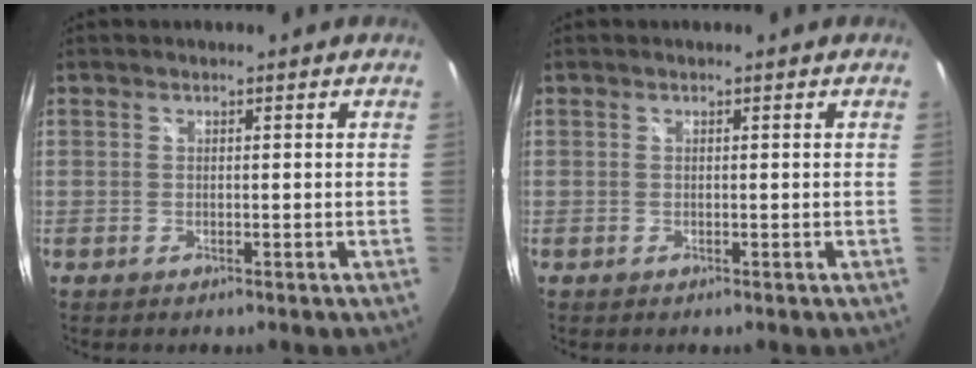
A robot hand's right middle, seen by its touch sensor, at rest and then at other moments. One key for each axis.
{"total": 0.0}